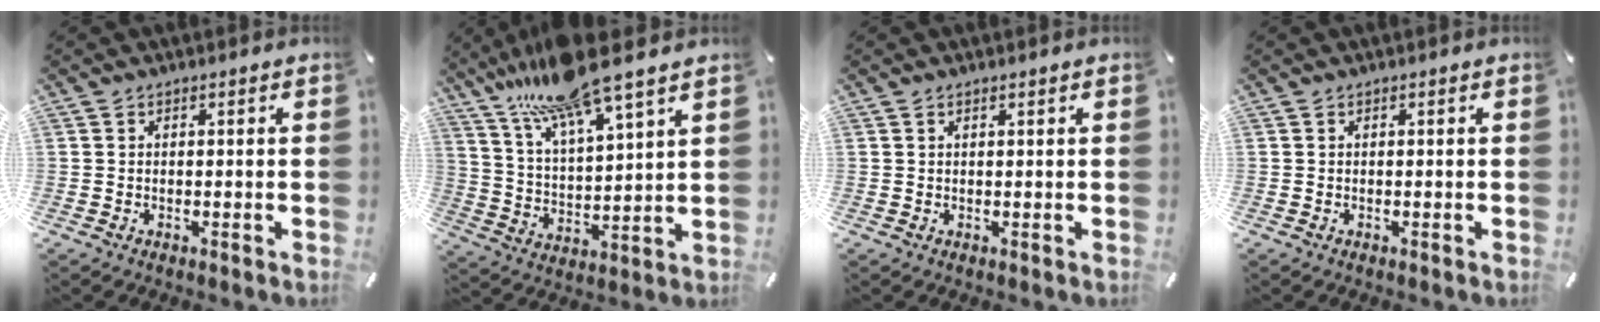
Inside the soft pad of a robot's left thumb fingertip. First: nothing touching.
{"total": 15.4, "force": [13.2, 2.3, 7.6], "torque": [-0.163, -0.074, 0.230]}
{"total": 0.5, "force": [0.3, 0.1, 0.4], "torque": [-0.007, 0.000, 0.005]}
{"total": 0.0}